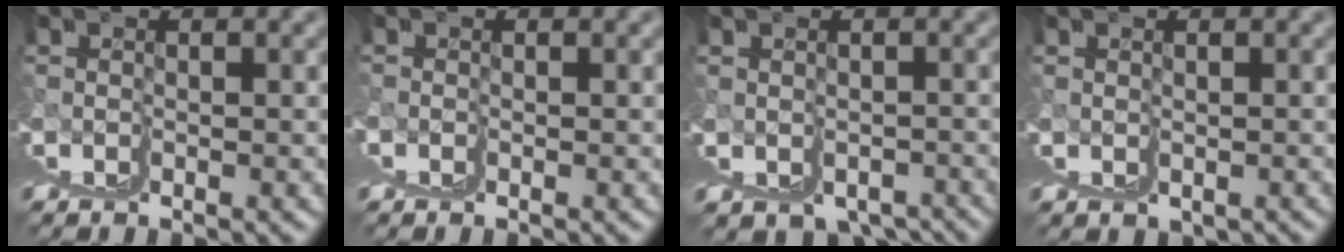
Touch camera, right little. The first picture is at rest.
{"total": 0.9, "force": [0.6, -0.4, -0.5], "torque": [0.012, 0.004, 0.008]}
{"total": 3.6, "force": [-1.6, 2.4, 2.2], "torque": [-0.035, -0.019, -0.015]}
{"total": 0.9, "force": [-0.4, 0.8, 0.0], "torque": [0.003, -0.008, -0.004]}